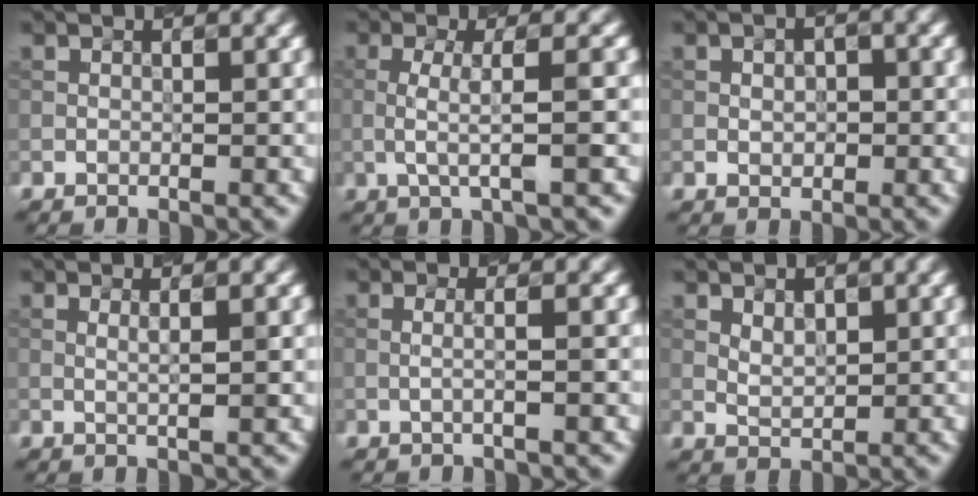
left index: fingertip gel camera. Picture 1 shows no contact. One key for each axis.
{"total": 3.2, "fx": -0.5, "fy": 0.5, "fz": 3.1, "tx": -0.061, "ty": 0.004, "tz": -0.005}
{"total": 1.6, "fx": -0.1, "fy": 1.0, "fz": 1.3, "tx": -0.024, "ty": 0.006, "tz": 0.004}
{"total": 1.5, "fx": 0.3, "fy": 0.3, "fz": 1.5, "tx": -0.027, "ty": 0.006, "tz": 0.006}
{"total": 1.5, "fx": 0.0, "fy": 0.3, "fz": 1.5, "tx": -0.024, "ty": -0.001, "tz": -0.002}
{"total": 1.2, "fx": 0.8, "fy": 0.6, "fz": 0.5, "tx": -0.021, "ty": 0.001, "tz": 0.026}